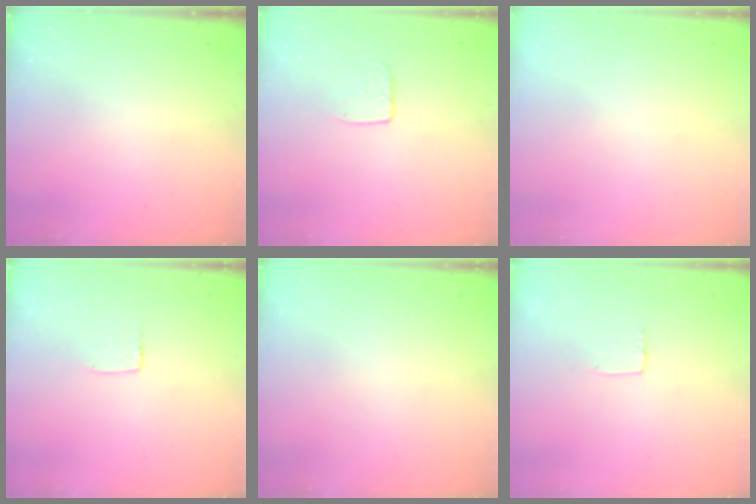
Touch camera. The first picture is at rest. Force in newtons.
{"total": 5.4, "press": 5.4, "slide": 0.4}
{"total": 0.0}
{"total": 2.0, "press": 2.0, "slide": 0.2}
{"total": 0.0}
{"total": 3.5, "press": 3.5, "slide": 0.2}